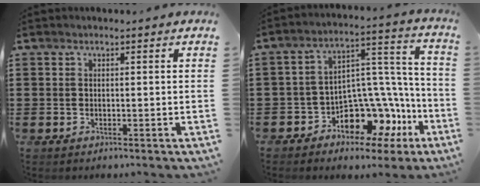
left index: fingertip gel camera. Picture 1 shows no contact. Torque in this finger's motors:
{"motor_torque": [1.09, 1.05, 0.37, 0.10]}